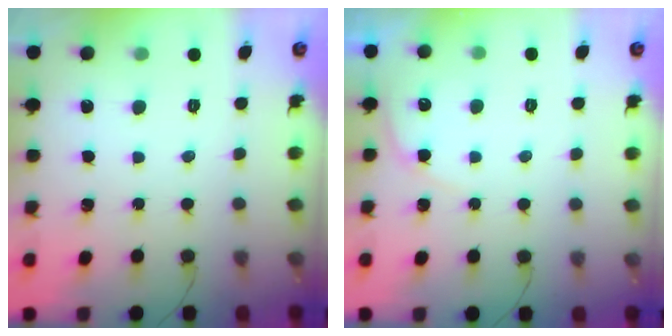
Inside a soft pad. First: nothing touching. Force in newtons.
{"total": 3.8, "press": 3.8, "slide": 0.4}